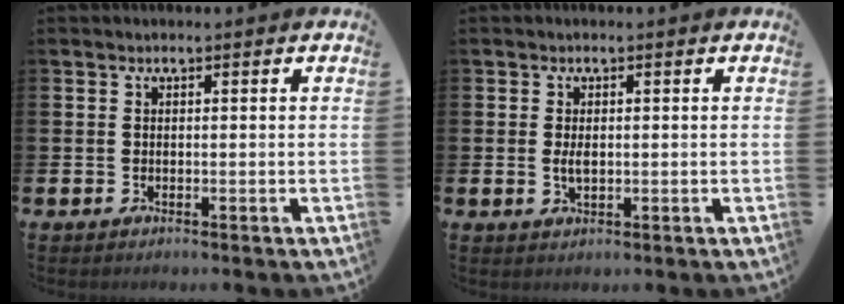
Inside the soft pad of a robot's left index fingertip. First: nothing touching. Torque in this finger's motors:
{"motor_torque": [0.56, 0.16, 0.04, 0.09]}